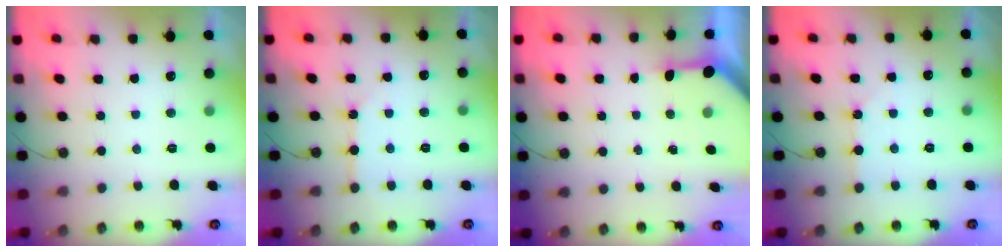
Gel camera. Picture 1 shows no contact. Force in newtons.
{"total": 2.2, "press": 2.2, "slide": 0.3}
{"total": 3.2, "press": 3.2, "slide": 0.4}
{"total": 2.2, "press": 2.1, "slide": 0.3}